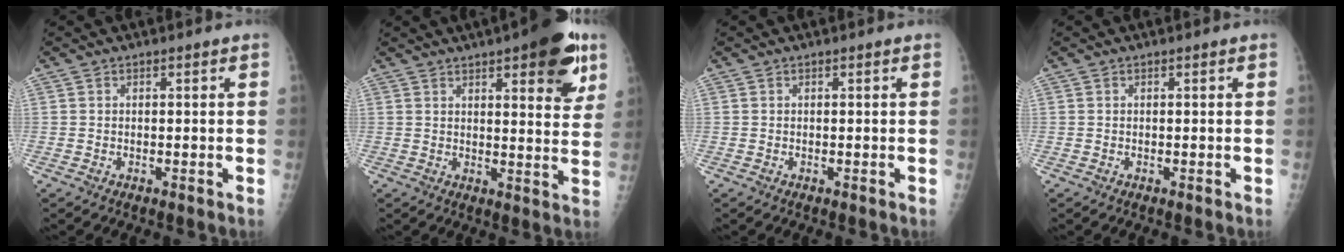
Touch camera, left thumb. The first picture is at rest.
{"total": 14.7, "force": [7.8, 4.6, 11.6], "torque": [-0.117, -0.028, 0.098]}
{"total": 0.0}
{"total": 0.0}